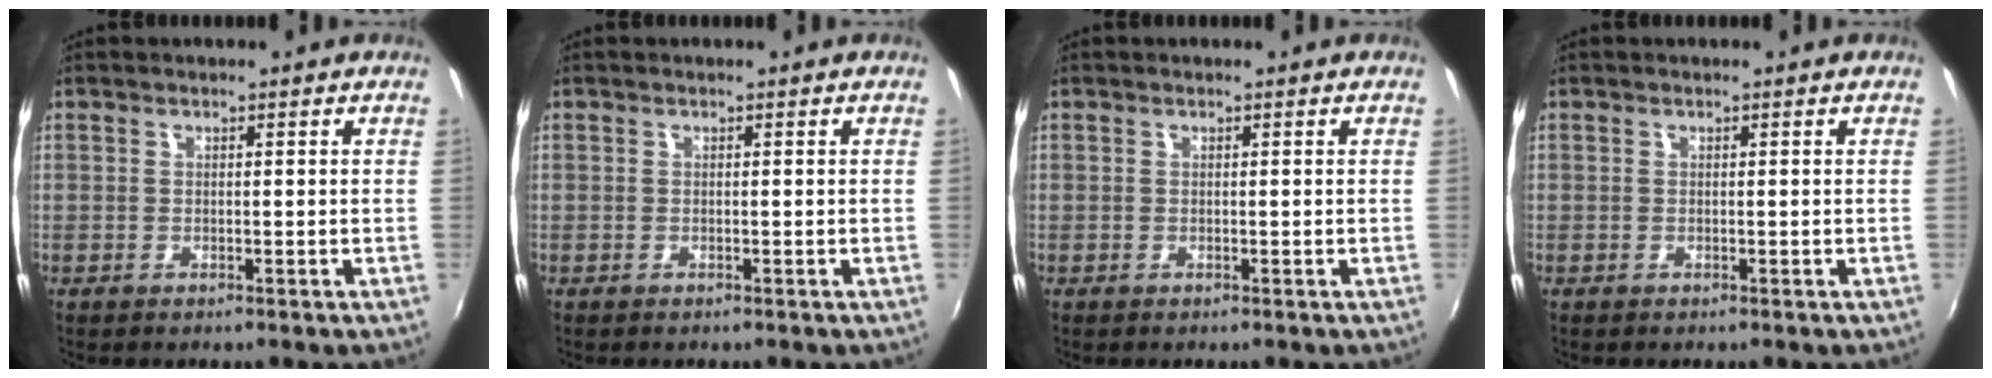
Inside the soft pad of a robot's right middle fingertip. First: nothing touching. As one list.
[{"total": 0.0}, {"total": 0.0}, {"total": 0.0}]